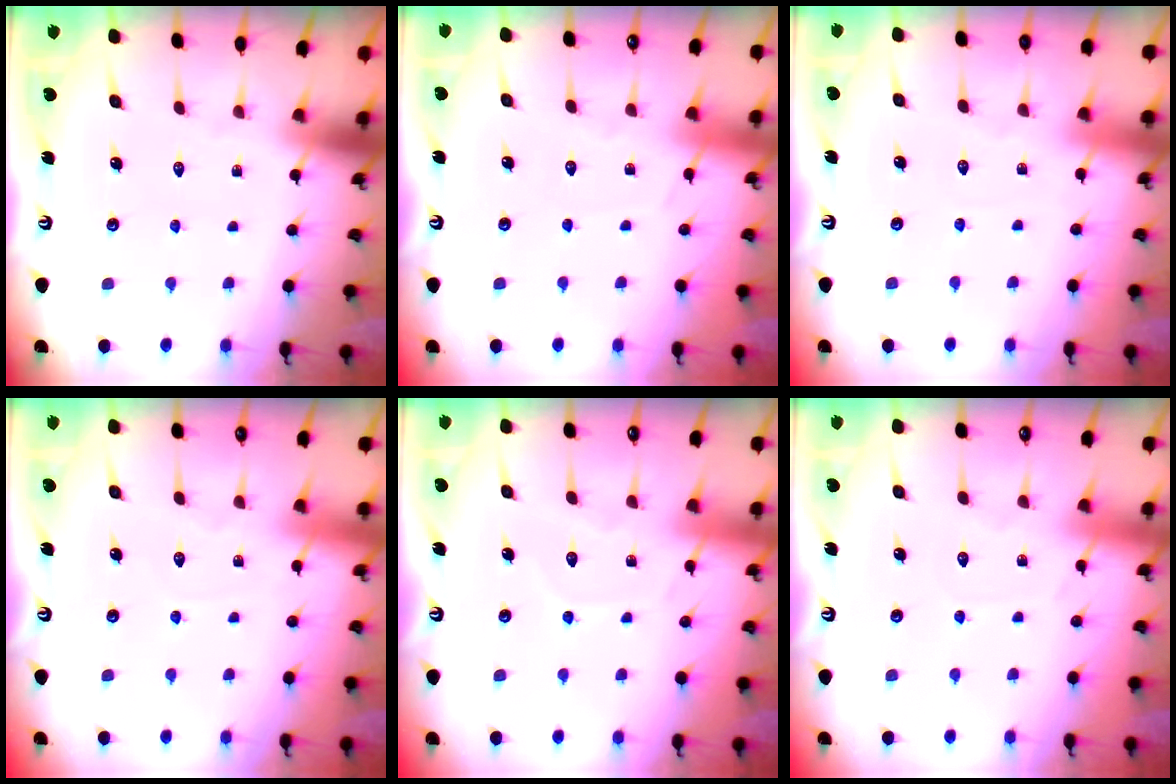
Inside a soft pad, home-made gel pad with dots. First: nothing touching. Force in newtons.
{"total": 3.9, "press": 3.9, "slide": 0.5}
{"total": 2.1, "press": 2.1, "slide": 0.2}
{"total": 2.7, "press": 2.7, "slide": 0.3}
{"total": 6.4, "press": 6.3, "slide": 0.6}
{"total": 2.9, "press": 2.9, "slide": 0.4}